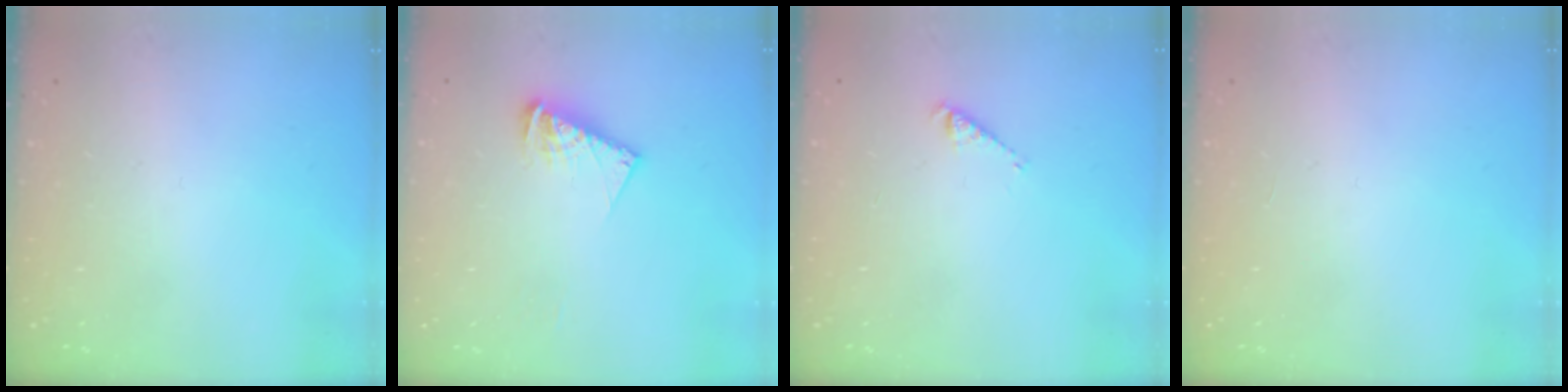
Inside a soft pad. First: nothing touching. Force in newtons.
{"total": 9.9, "press": 9.8, "slide": 1.0}
{"total": 2.4, "press": 2.4, "slide": 0.5}
{"total": 0.0}